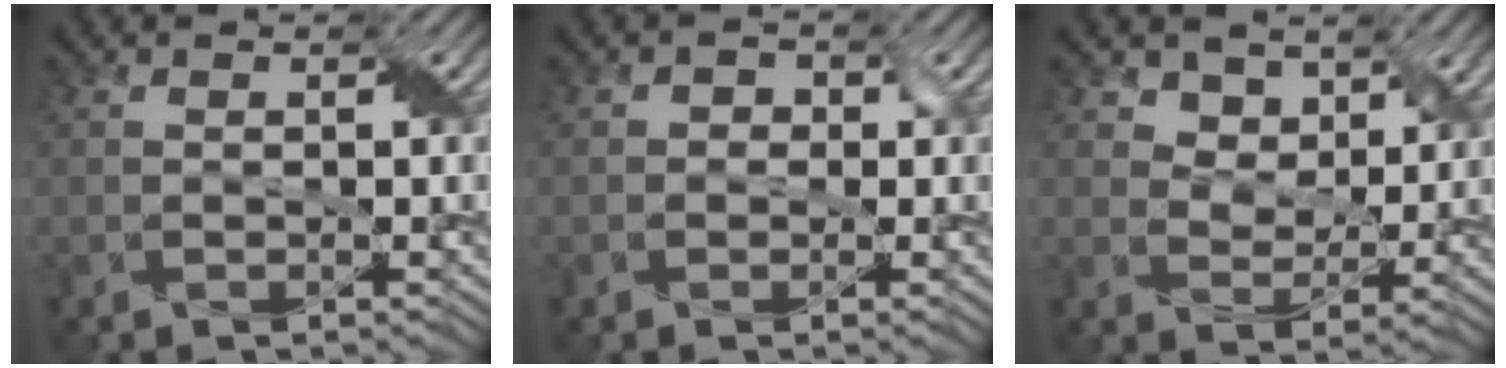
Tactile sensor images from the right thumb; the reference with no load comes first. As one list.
[{"total": 1.5, "force": [-0.1, 1.4, 0.5], "torque": [-0.004, 0.001, -0.005]}, {"total": 5.1, "force": [3.3, 3.4, 1.8], "torque": [-0.050, -0.021, 0.062]}]